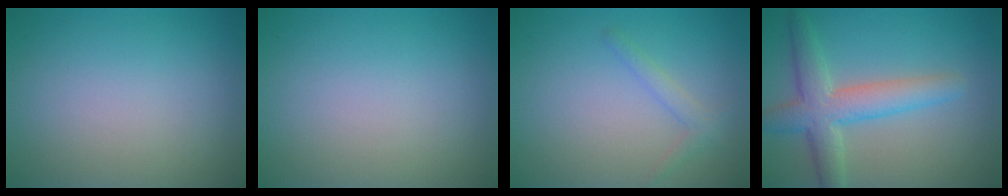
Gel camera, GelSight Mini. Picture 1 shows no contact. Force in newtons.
{"total": 0.0}
{"total": 1.4, "press": 1.4, "slide": 0.1}
{"total": 5.0, "press": 5.0, "slide": 0.3}